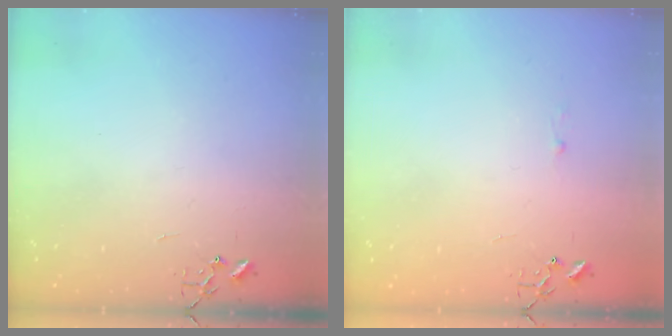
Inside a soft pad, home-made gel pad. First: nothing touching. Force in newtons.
{"total": 1.8, "press": 1.8, "slide": 0.2}